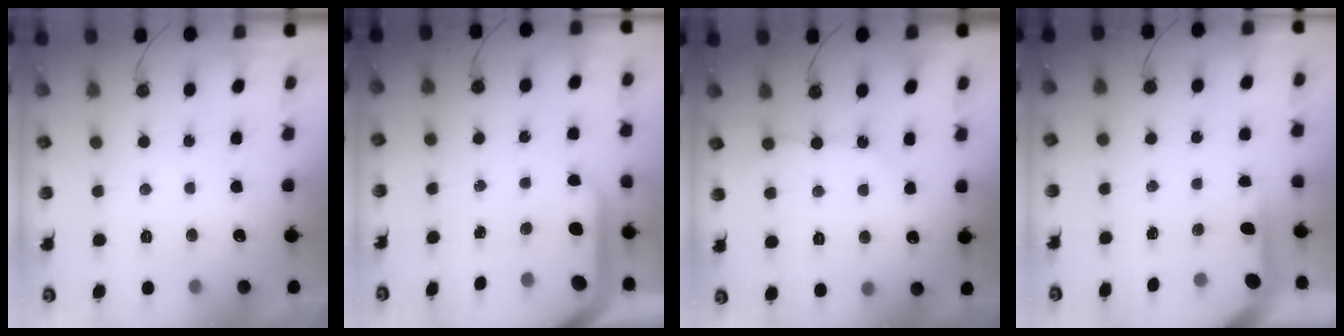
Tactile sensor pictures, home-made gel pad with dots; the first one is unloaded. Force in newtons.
{"total": 8.3, "press": 8.2, "slide": 0.9}
{"total": 2.1, "press": 2.0, "slide": 0.3}
{"total": 3.8, "press": 3.8, "slide": 0.3}